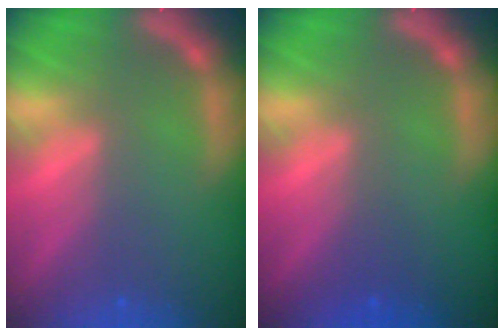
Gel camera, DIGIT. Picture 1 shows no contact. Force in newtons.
{"total": 0.9}